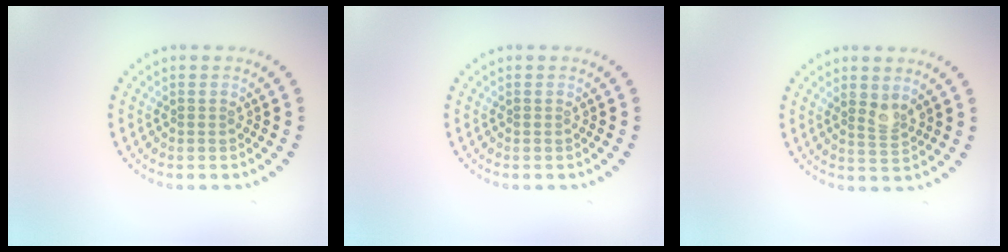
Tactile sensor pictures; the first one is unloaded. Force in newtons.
{"total": 0.0}
{"total": 1.8, "press": 1.7, "slide": 0.7}